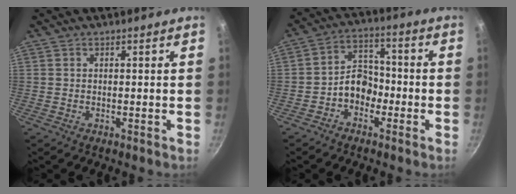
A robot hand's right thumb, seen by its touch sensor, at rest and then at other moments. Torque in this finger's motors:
{"motor_torque": [0.49, 0.64, 0.23, 0.13, 0.01]}